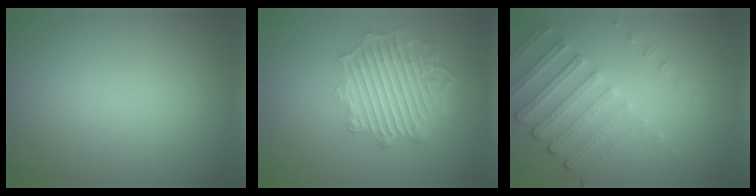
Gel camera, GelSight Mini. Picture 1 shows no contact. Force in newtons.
{"total": 6.4, "press": 4.9, "slide": 4.2}
{"total": 4.5, "press": 3.4, "slide": 3.0}